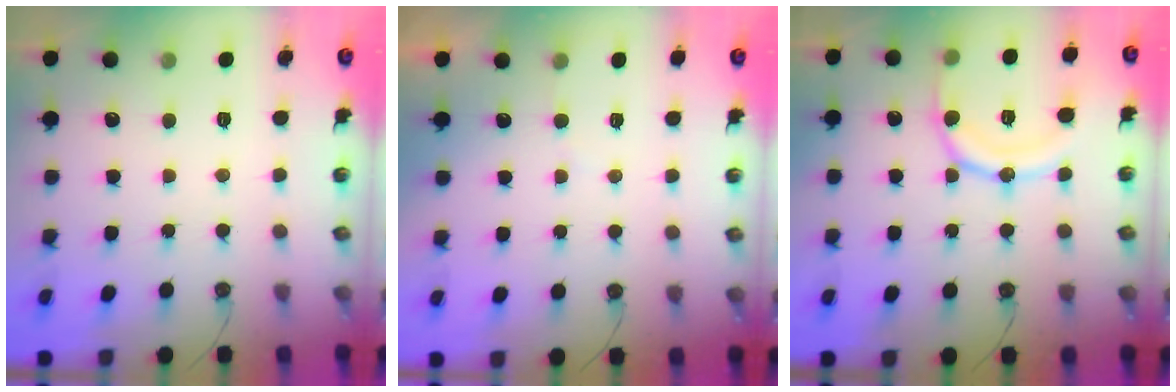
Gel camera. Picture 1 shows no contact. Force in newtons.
{"total": 2.6, "press": 2.6, "slide": 0.3}
{"total": 13.9, "press": 13.9, "slide": 1.5}